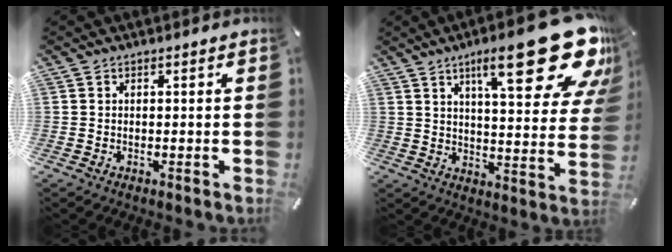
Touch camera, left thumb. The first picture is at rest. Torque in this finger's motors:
{"motor_torque": [1.09, 0.97, 1.68, -1.09, 0.48]}